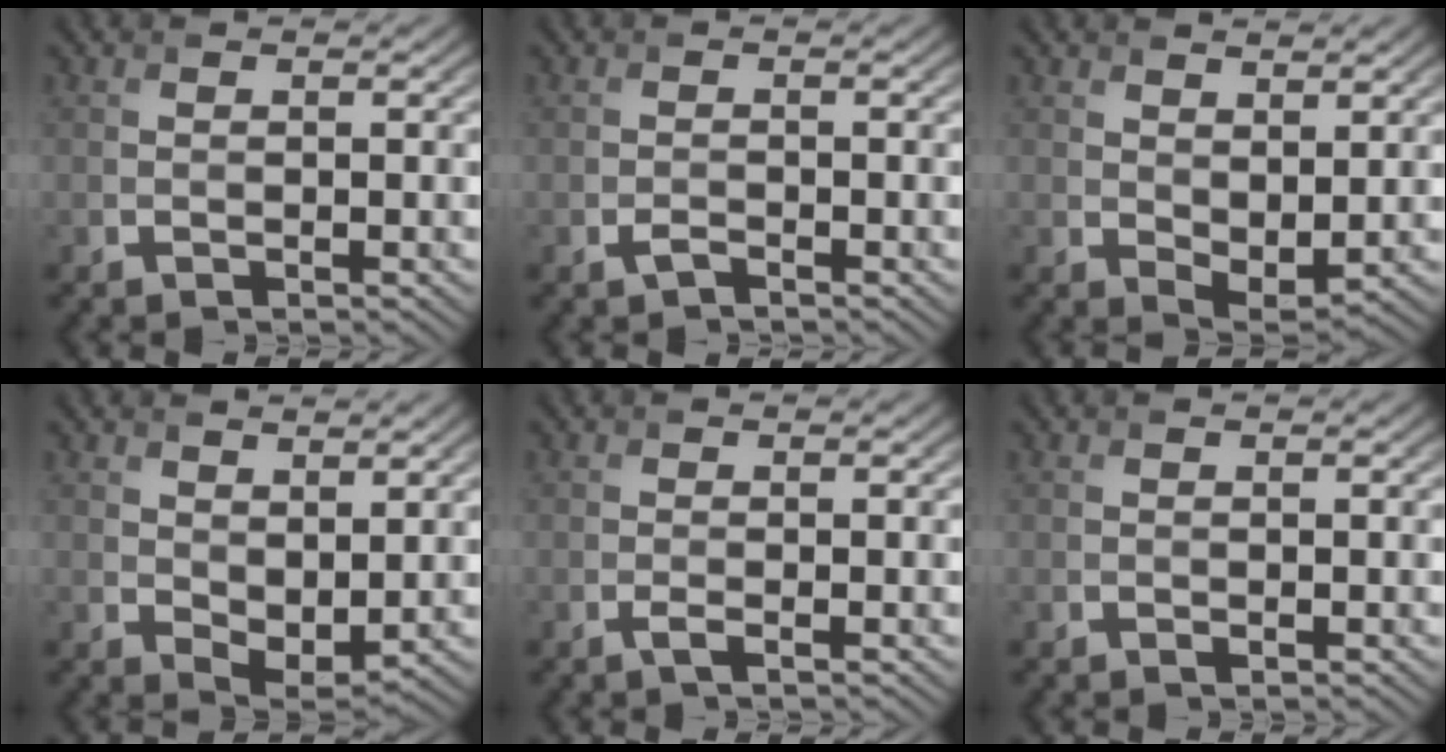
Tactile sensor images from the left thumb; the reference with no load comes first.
{"total": 1.1, "force": [-0.8, 0.4, 0.7], "torque": [-0.016, -0.001, -0.015]}
{"total": 3.3, "force": [1.5, 1.9, 2.3], "torque": [-0.045, -0.011, 0.032]}
{"total": 3.9, "force": [1.8, 2.3, 2.7], "torque": [-0.052, -0.011, 0.038]}
{"total": 0.9, "force": [-0.4, 0.1, 0.8], "torque": [-0.019, -0.003, -0.009]}
{"total": 0.0}